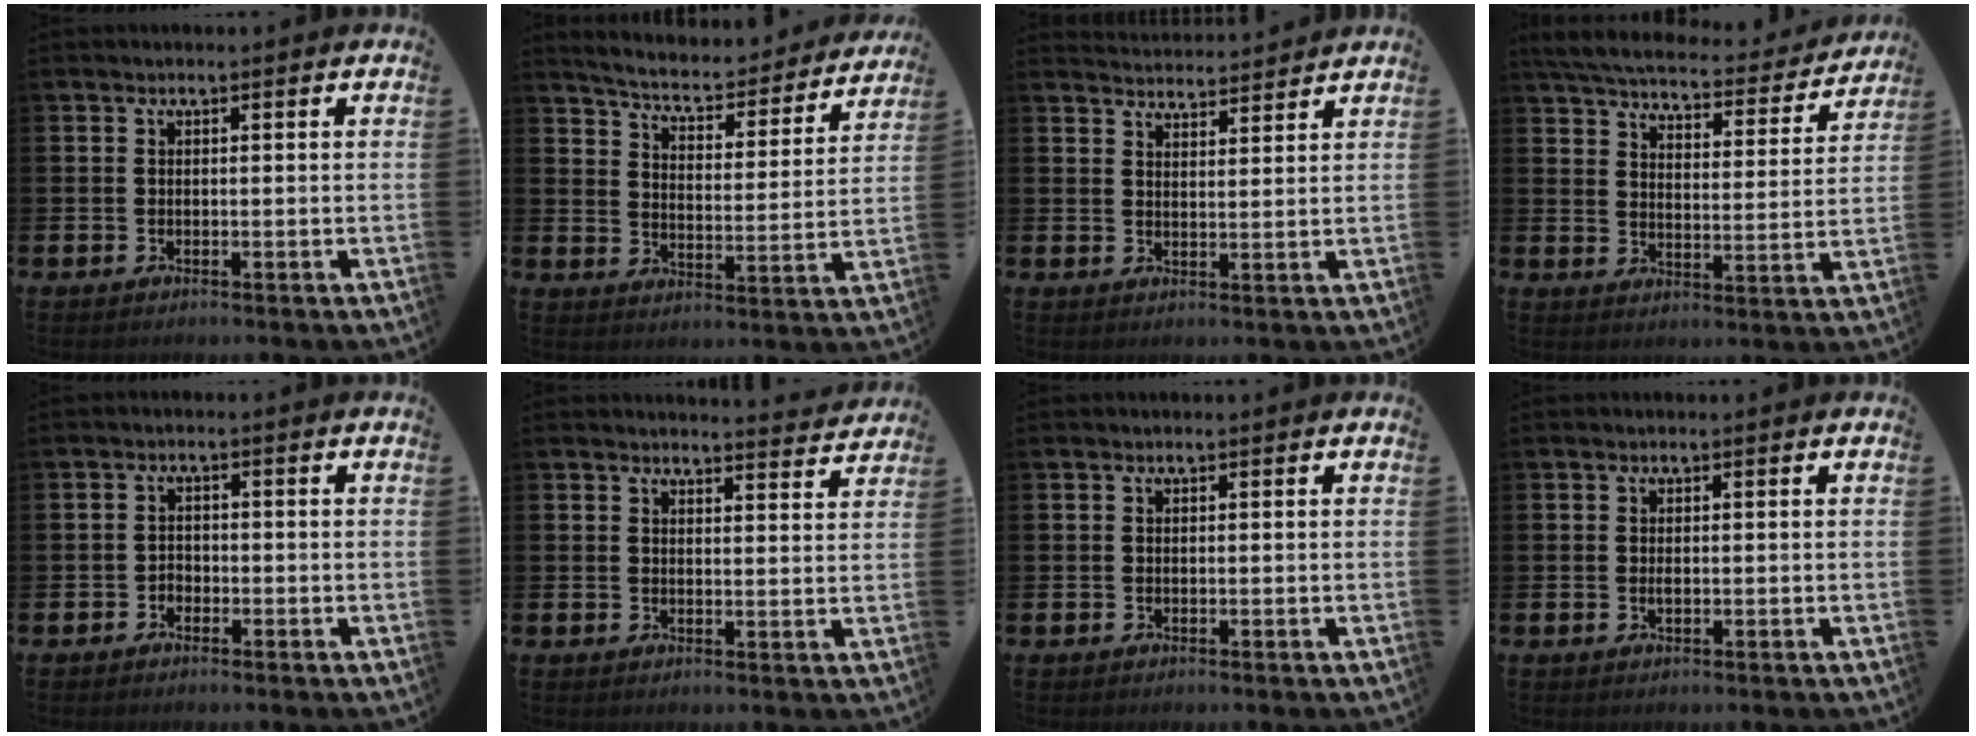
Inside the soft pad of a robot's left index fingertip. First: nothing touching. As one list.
[{"total": 5.1, "force": [4.8, 1.0, 1.4], "torque": [-0.051, -0.042, 0.074]}, {"total": 3.8, "force": [3.8, 0.2, -0.3], "torque": [0.004, -0.027, 0.068]}, {"total": 5.8, "force": [5.5, 0.9, 1.8], "torque": [-0.061, -0.042, 0.089]}, {"total": 1.5, "force": [-0.9, 1.1, 0.3], "torque": [-0.008, 0.004, -0.021]}, {"total": 3.4, "force": [3.4, -0.1, 0.0], "torque": [0.008, -0.029, 0.058]}, {"total": 0.0}, {"total": 0.7, "force": [0.0, 0.3, 0.6], "torque": [-0.013, 0.001, -0.001]}]